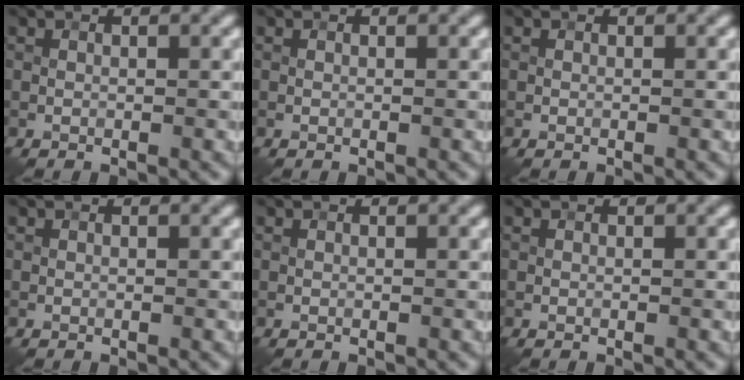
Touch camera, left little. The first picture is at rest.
{"total": 0.0}
{"total": 0.0}
{"total": 0.0}
{"total": 0.0}
{"total": 0.0}